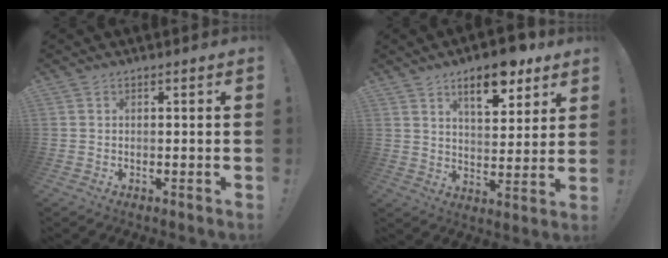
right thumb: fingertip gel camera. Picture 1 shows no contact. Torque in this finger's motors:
{"motor_torque": [0.82, 2.56, 1.13, 0.58, 0.29]}